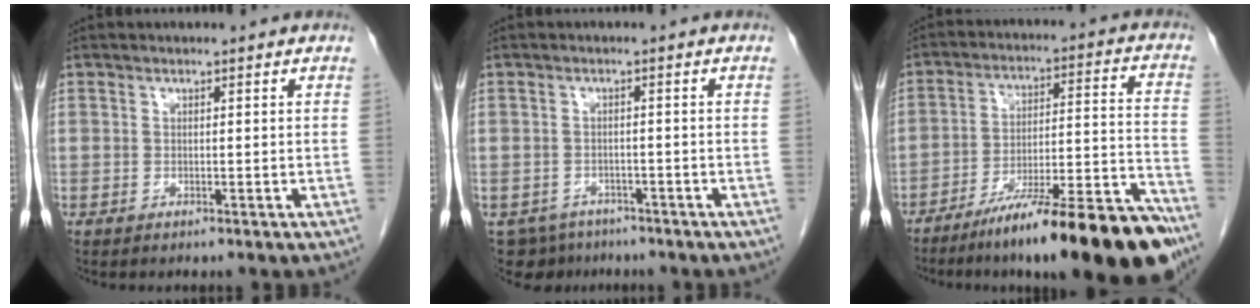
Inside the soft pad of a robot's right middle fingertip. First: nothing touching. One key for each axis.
{"total": 5.1, "fx": -4.0, "fy": 3.2, "fz": 0.1, "tx": 0.002, "ty": 0.002, "tz": -0.056}
{"total": 21.8, "fx": -15.9, "fy": 1.6, "fz": 14.7, "tx": -0.159, "ty": 0.015, "tz": -0.254}